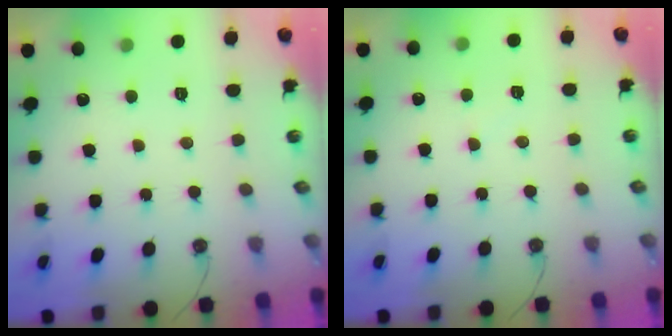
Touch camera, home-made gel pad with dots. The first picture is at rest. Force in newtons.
{"total": 2.5, "press": 2.5, "slide": 0.3}